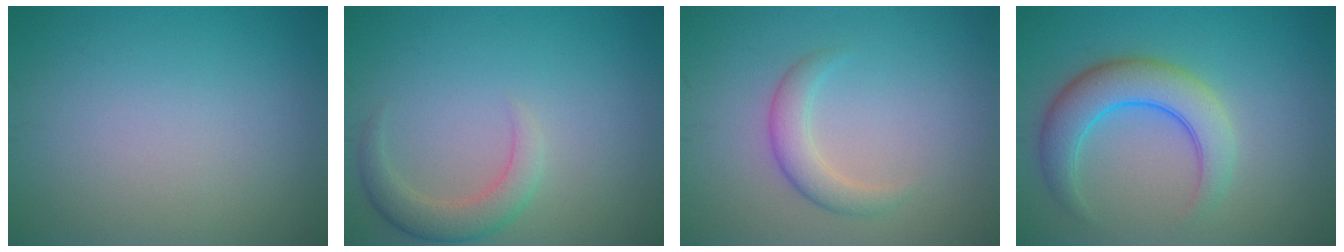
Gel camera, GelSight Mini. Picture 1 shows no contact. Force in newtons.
{"total": 2.9, "press": 2.9, "slide": 0.4}
{"total": 2.4, "press": 2.4, "slide": 0.2}
{"total": 5.4, "press": 5.4, "slide": 0.1}